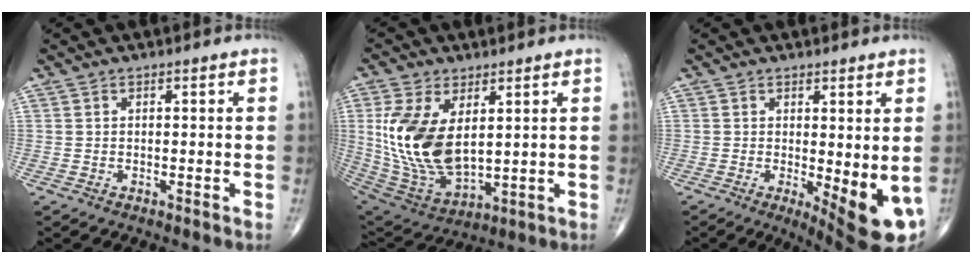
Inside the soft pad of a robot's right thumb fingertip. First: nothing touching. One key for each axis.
{"total": 17.1, "fx": 3.1, "fy": 9.4, "fz": 14.0, "tx": -0.280, "ty": -0.021, "tz": 0.079}
{"total": 10.1, "fx": -1.5, "fy": 3.0, "fz": 9.6, "tx": -0.123, "ty": -0.024, "tz": -0.012}